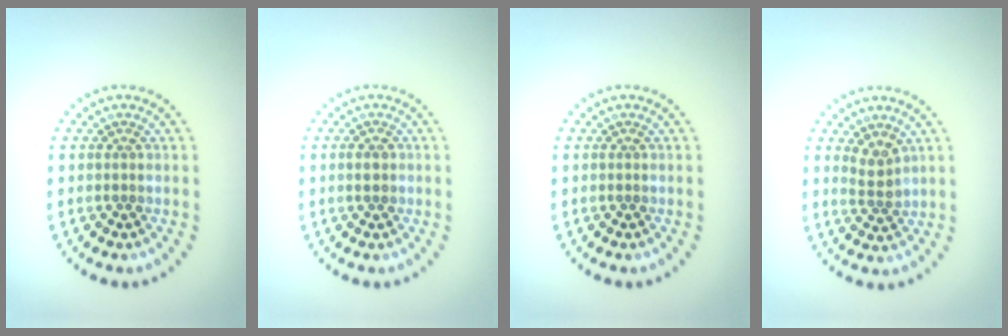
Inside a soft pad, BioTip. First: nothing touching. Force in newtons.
{"total": 1.2, "press": 1.2, "slide": 0.1}
{"total": 0.0}
{"total": 1.8, "press": 1.5, "slide": 1.1}